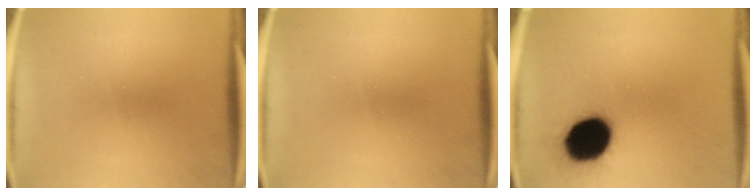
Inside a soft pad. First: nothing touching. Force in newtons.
{"total": 0.0}
{"total": 18.7}